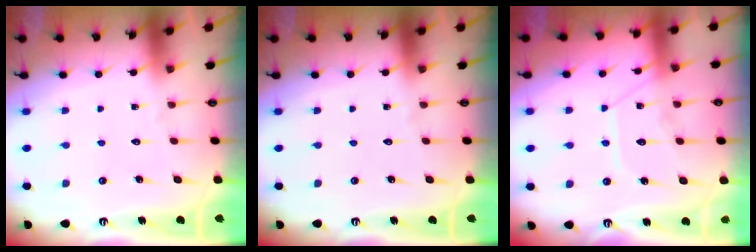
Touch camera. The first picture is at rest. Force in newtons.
{"total": 0.0}
{"total": 11.1, "press": 11.1, "slide": 1.1}